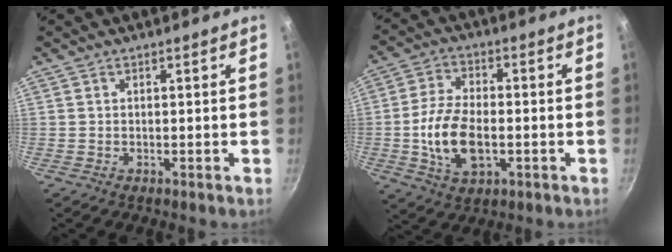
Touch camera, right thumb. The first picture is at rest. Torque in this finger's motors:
{"motor_torque": [-0.30, 0.44, 0.78, 0.33, 0.11]}